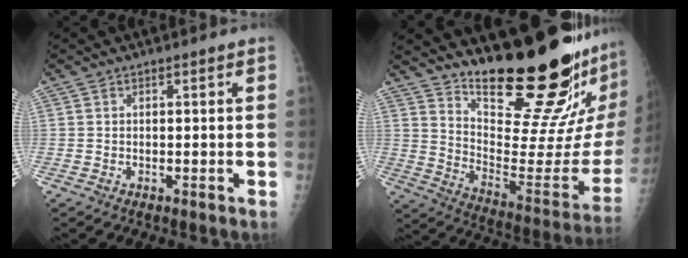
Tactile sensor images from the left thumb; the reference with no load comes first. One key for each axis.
{"total": 25.9, "fx": 20.0, "fy": 4.7, "fz": 15.8, "tx": -0.208, "ty": -0.167, "tz": 0.301}